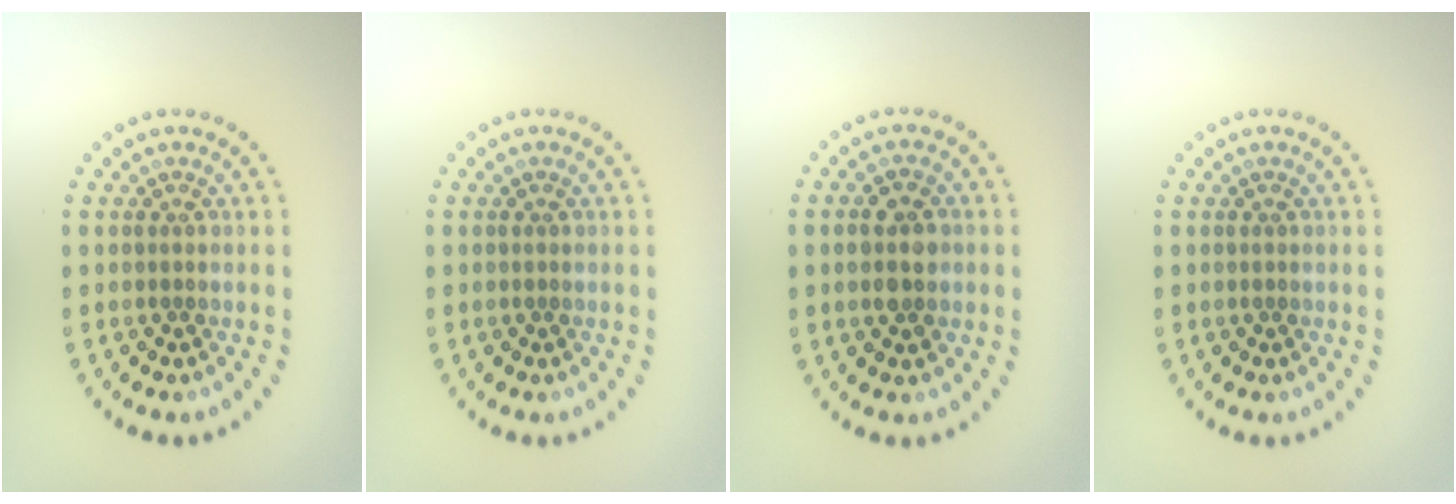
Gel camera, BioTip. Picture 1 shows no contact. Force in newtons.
{"total": 0.0}
{"total": 2.8, "press": 2.8, "slide": 0.1}
{"total": 0.0}